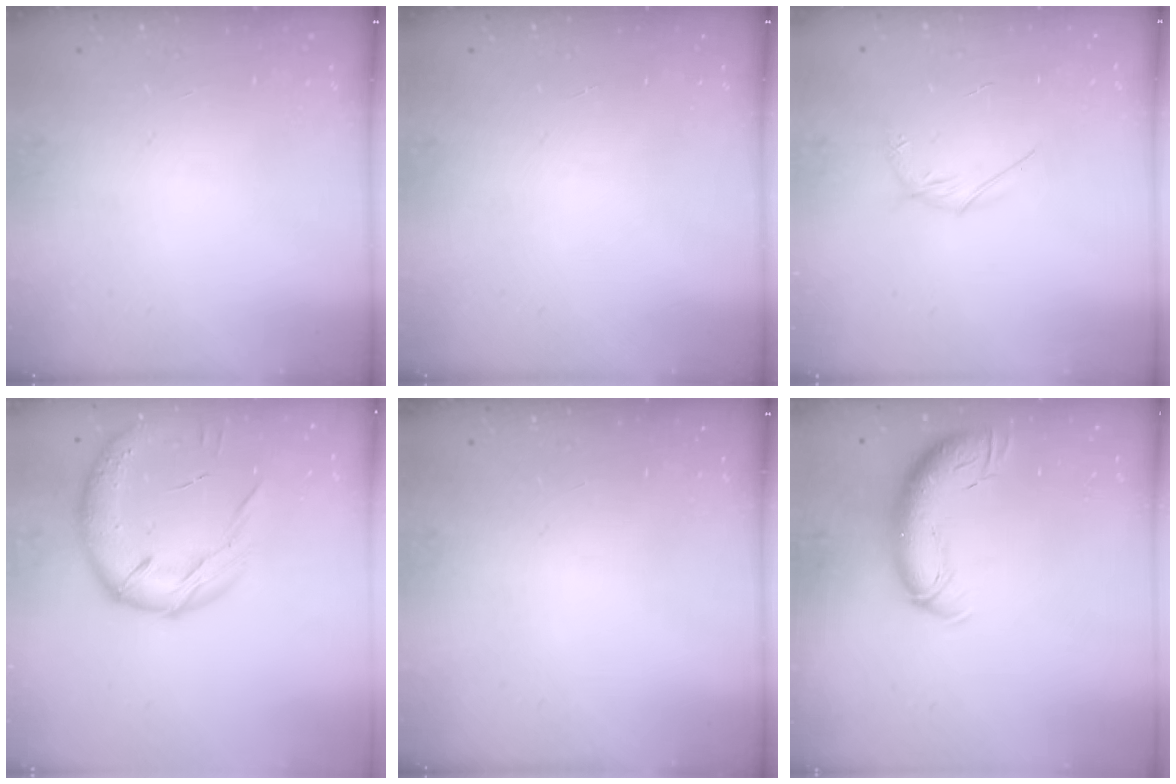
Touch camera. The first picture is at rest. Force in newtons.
{"total": 0.0}
{"total": 3.3, "press": 3.2, "slide": 0.7}
{"total": 17.2, "press": 16.9, "slide": 3.1}
{"total": 0.0}
{"total": 12.1, "press": 11.7, "slide": 3.1}